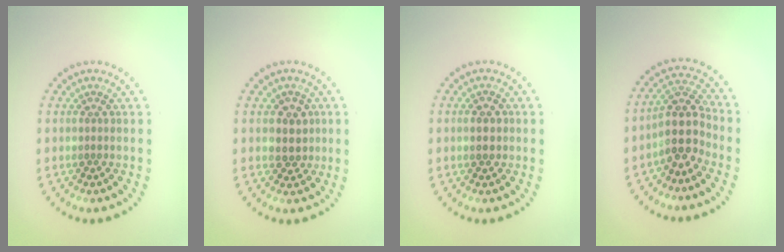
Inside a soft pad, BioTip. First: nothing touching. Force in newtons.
{"total": 2.2, "press": 2.0, "slide": 1.0}
{"total": 1.8, "press": 1.8, "slide": 0.1}
{"total": 3.8, "press": 3.1, "slide": 2.2}